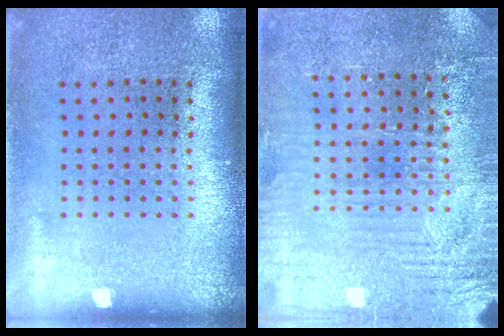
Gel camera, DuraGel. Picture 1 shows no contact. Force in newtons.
{"total": 3.4, "press": 3.3, "slide": 0.5}